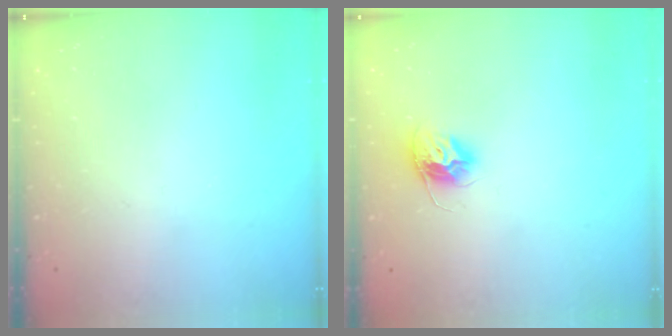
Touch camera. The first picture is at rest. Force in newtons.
{"total": 10.1, "press": 10.1, "slide": 0.7}